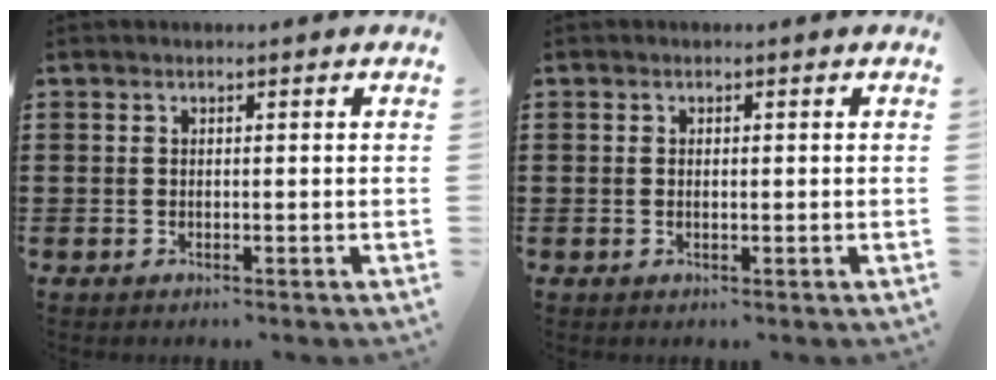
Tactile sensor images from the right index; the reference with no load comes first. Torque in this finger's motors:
{"motor_torque": [-0.07, 2.07, -0.04, -0.01]}